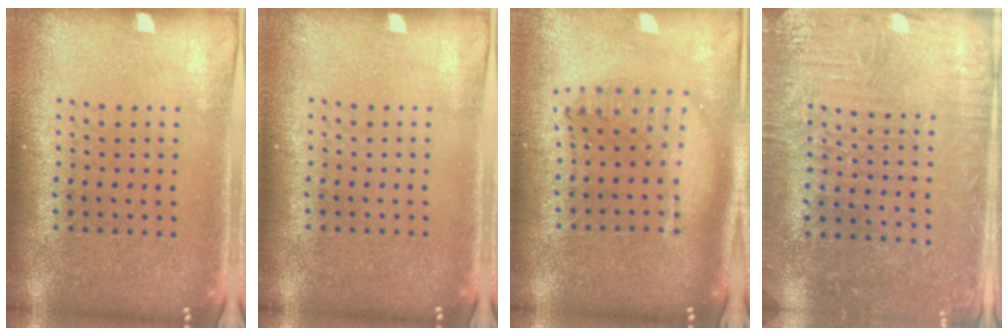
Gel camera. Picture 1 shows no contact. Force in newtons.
{"total": 0.0}
{"total": 1.3, "press": 1.2, "slide": 0.4}
{"total": 3.1, "press": 3.0, "slide": 0.7}